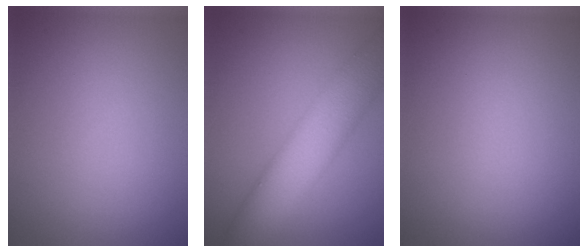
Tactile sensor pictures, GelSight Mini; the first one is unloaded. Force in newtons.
{"total": 8.0, "press": 8.0, "slide": 0.3}
{"total": 0.0}